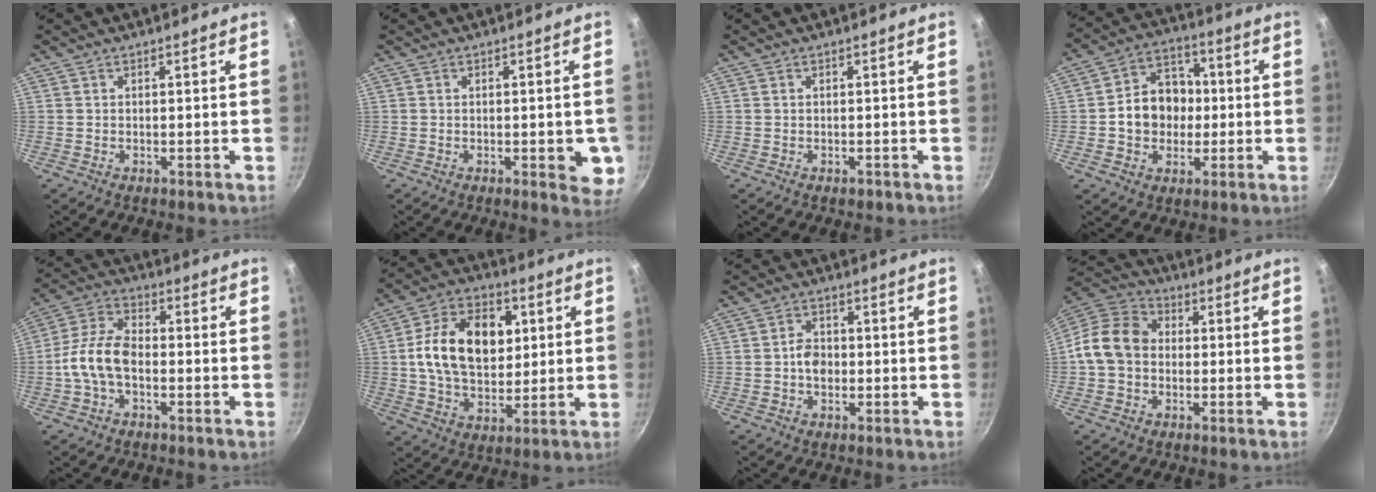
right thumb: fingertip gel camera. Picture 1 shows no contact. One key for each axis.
{"total": 6.2, "fx": -1.3, "fy": 2.4, "fz": 5.5, "tx": -0.048, "ty": -0.005, "tz": -0.014}
{"total": 0.5, "fx": -0.4, "fy": 0.3, "fz": 0.2, "tx": -0.003, "ty": 0.001, "tz": -0.004}
{"total": 12.2, "fx": -0.4, "fy": 10.1, "fz": 6.8, "tx": -0.072, "ty": 0.022, "tz": -0.017}
{"total": 9.6, "fx": -2.1, "fy": 5.6, "fz": 7.5, "tx": -0.140, "ty": 0.038, "tz": -0.054}
{"total": 18.2, "fx": 3.2, "fy": 12.4, "fz": 13.0, "tx": -0.186, "ty": 0.008, "tz": 0.046}
{"total": 3.9, "fx": -0.7, "fy": 3.0, "fz": 2.5, "tx": -0.022, "ty": 0.014, "tz": -0.014}
{"total": 11.6, "fx": -0.6, "fy": 9.3, "fz": 6.8, "tx": -0.095, "ty": 0.030, "tz": -0.034}